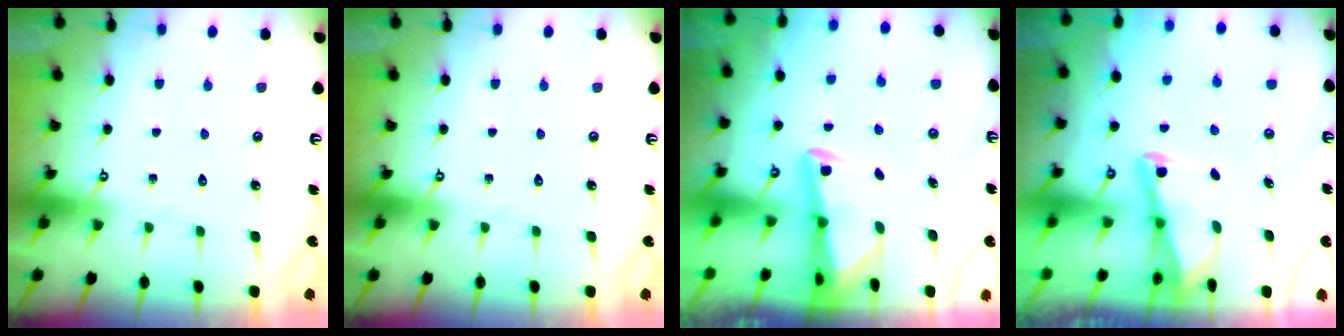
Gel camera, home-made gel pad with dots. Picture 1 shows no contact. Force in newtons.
{"total": 0.0}
{"total": 2.7, "press": 2.6, "slide": 0.6}
{"total": 3.0, "press": 3.0, "slide": 0.3}